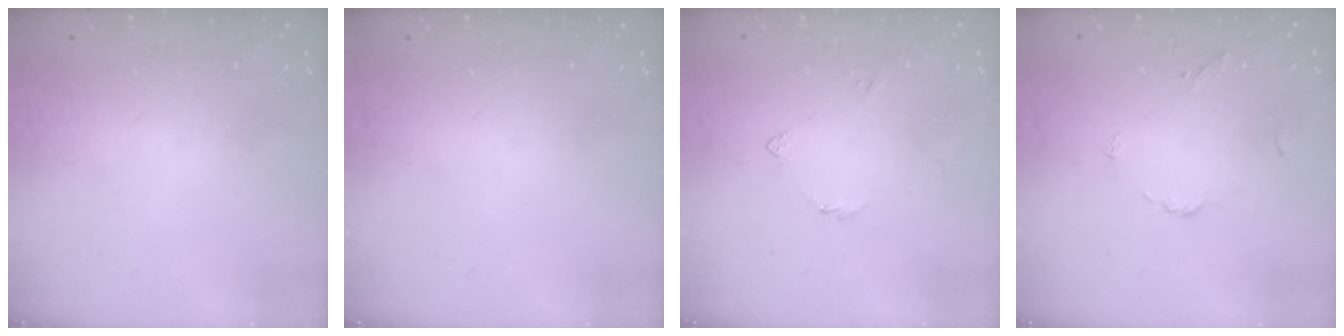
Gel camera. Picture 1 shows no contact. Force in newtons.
{"total": 0.0}
{"total": 2.6, "press": 2.5, "slide": 0.7}
{"total": 3.6, "press": 3.6, "slide": 0.5}